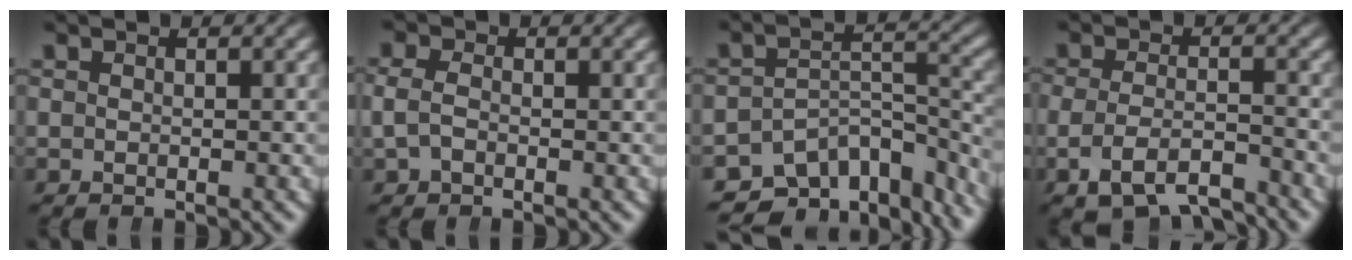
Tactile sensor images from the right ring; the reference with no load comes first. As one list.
[{"total": 2.0, "force": [-0.2, 1.5, 1.3], "torque": [-0.028, -0.002, -0.002]}, {"total": 10.5, "force": [-6.9, 5.6, 5.5], "torque": [-0.065, -0.017, -0.101]}, {"total": 5.3, "force": [-3.5, 2.5, 3.1], "torque": [-0.049, -0.026, -0.049]}]